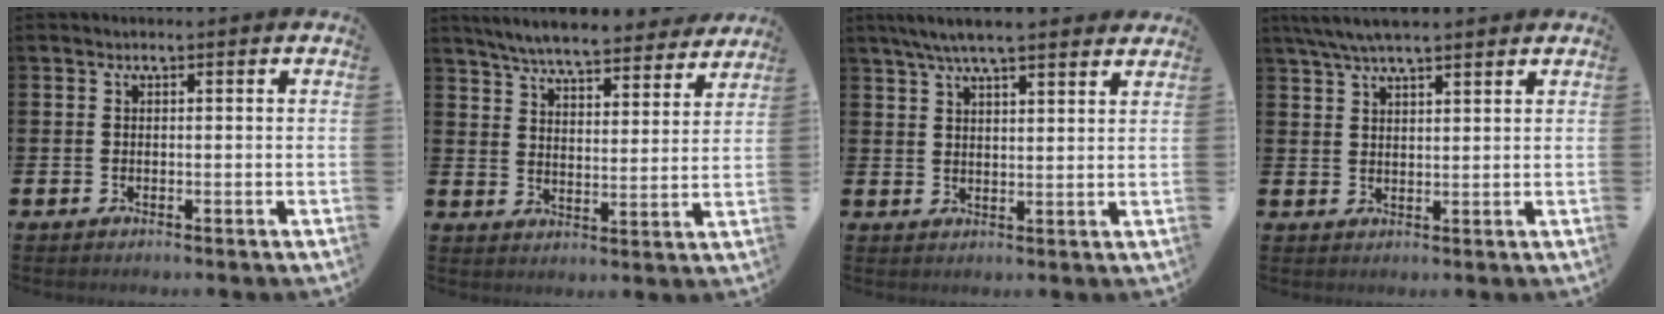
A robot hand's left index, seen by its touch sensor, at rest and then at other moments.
{"total": 6.9, "force": [6.6, 0.8, 1.9], "torque": [-0.059, -0.041, 0.116]}
{"total": 5.9, "force": [5.3, 0.7, 2.4], "torque": [-0.062, -0.011, 0.097]}
{"total": 5.5, "force": [4.8, 0.9, 2.6], "torque": [-0.061, -0.008, 0.087]}